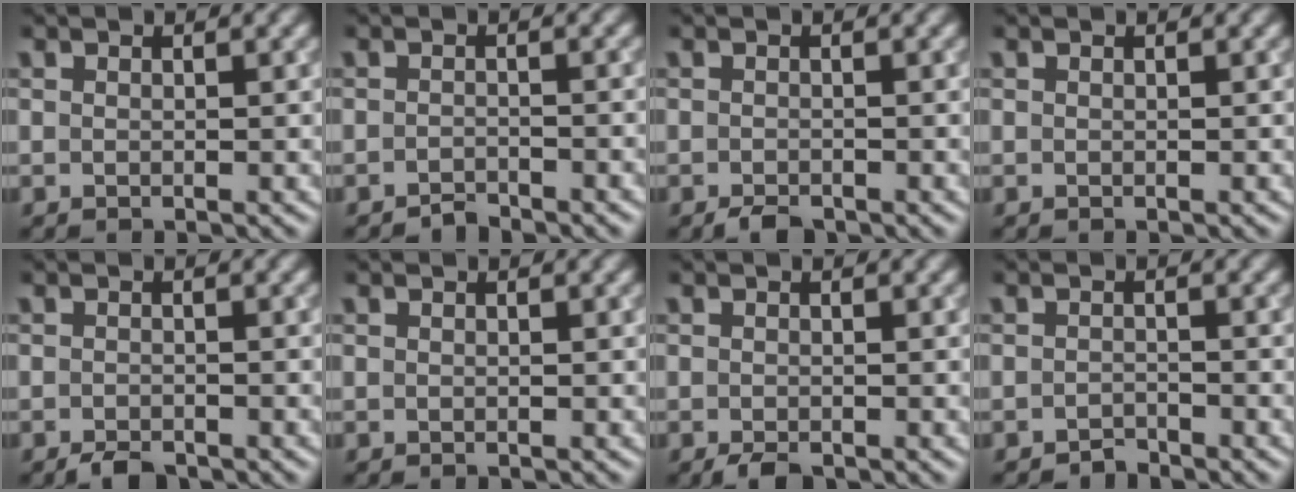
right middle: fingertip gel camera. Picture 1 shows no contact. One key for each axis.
{"total": 1.4, "fx": -1.4, "fy": 0.2, "fz": 0.3, "tx": -0.003, "ty": 0.003, "tz": -0.027}
{"total": 1.3, "fx": -1.1, "fy": 0.4, "fz": 0.5, "tx": -0.010, "ty": -0.002, "tz": -0.020}
{"total": 0.0}
{"total": 1.6, "fx": -1.4, "fy": 0.4, "fz": 0.6, "tx": -0.010, "ty": -0.001, "tz": -0.024}
{"total": 0.0}
{"total": 1.5, "fx": -1.1, "fy": 0.4, "fz": 0.9, "tx": -0.016, "ty": -0.003, "tz": -0.016}
{"total": 1.1, "fx": -1.1, "fy": 0.2, "fz": 0.0, "tx": 0.001, "ty": 0.005, "tz": -0.019}